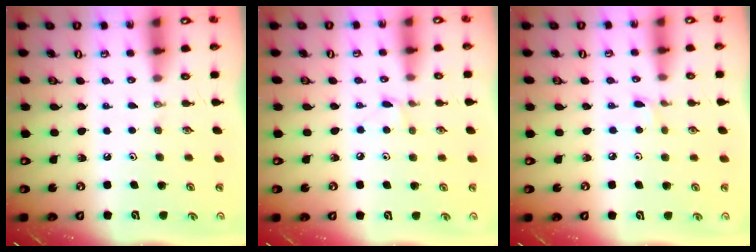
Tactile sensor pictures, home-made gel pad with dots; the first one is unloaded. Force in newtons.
{"total": 4.8, "press": 4.7, "slide": 0.6}
{"total": 1.4, "press": 1.4, "slide": 0.2}